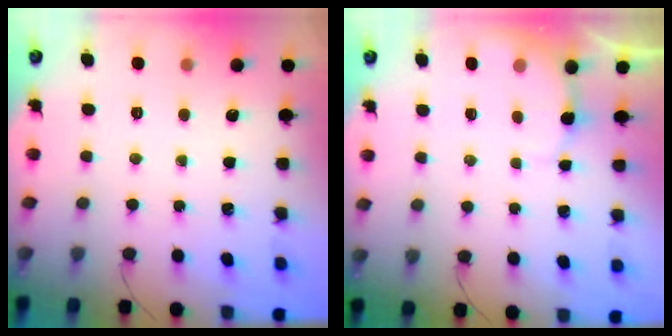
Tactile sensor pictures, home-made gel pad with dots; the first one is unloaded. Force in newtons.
{"total": 2.8, "press": 2.7, "slide": 0.7}